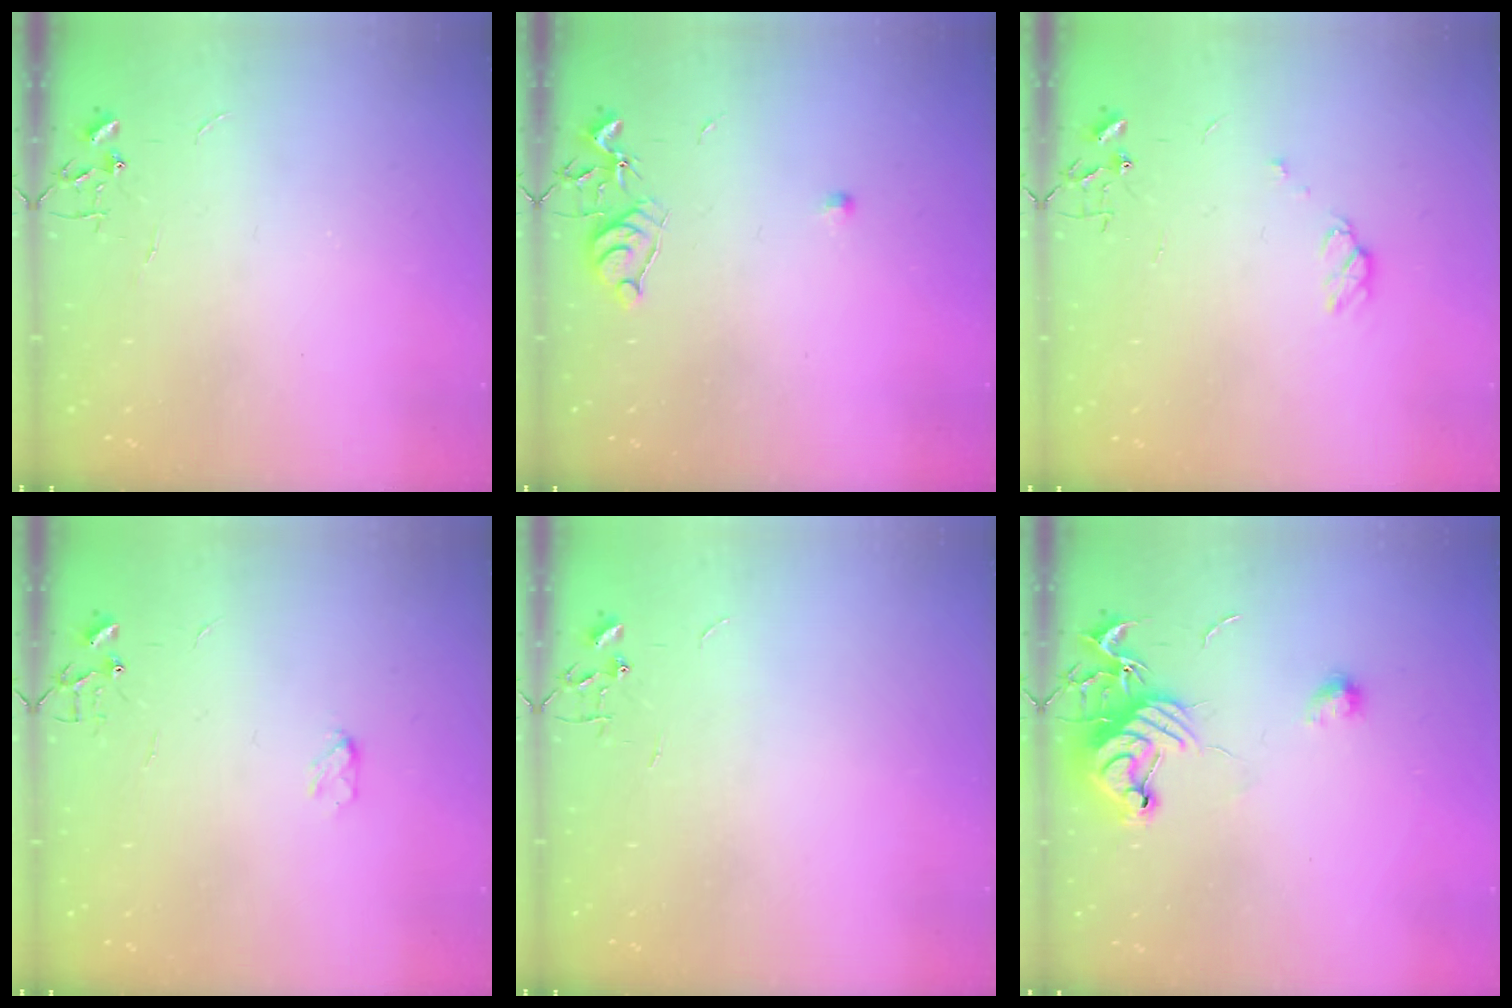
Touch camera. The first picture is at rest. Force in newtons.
{"total": 6.2, "press": 6.2, "slide": 0.8}
{"total": 5.3, "press": 5.2, "slide": 0.7}
{"total": 3.7, "press": 3.7, "slide": 0.5}
{"total": 0.0}
{"total": 12.1, "press": 12.1, "slide": 0.4}